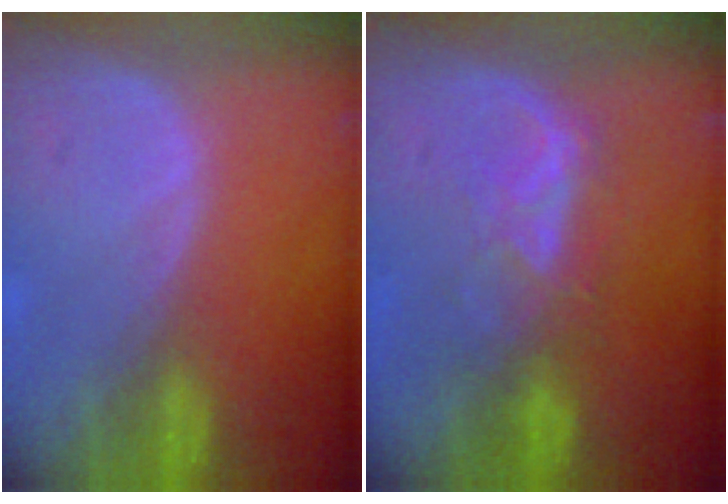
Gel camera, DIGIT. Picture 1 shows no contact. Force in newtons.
{"total": 4.1, "press": 4.1, "slide": 0.6}